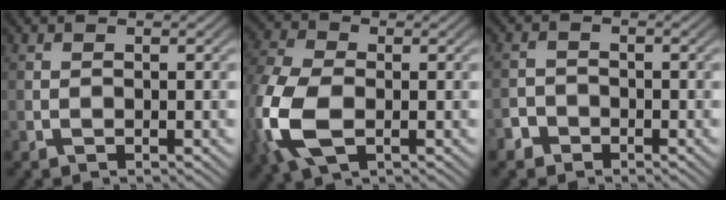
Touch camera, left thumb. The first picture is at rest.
{"total": 11.6, "force": [-2.8, 7.0, 8.8], "torque": [-0.259, -0.016, -0.063]}
{"total": 2.1, "force": [-1.5, 1.4, 0.3], "torque": [-0.001, 0.003, -0.035]}